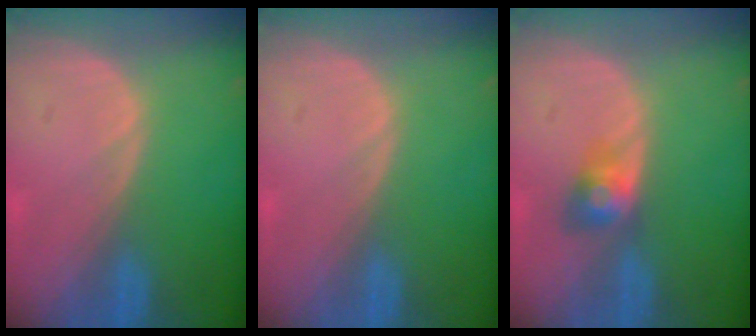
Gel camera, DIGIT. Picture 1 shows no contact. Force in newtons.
{"total": 0.0}
{"total": 3.3, "press": 3.3, "slide": 0.3}